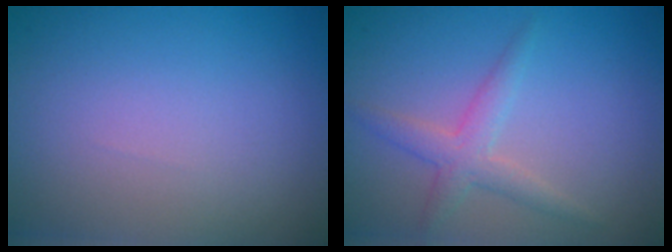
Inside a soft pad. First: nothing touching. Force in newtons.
{"total": 2.5, "press": 2.5, "slide": 0.0}